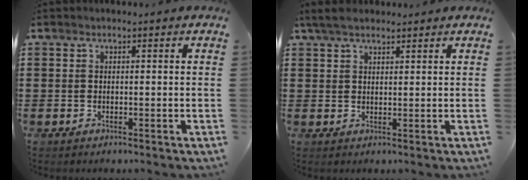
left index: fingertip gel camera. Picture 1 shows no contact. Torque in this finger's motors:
{"motor_torque": [2.14, 0.00, 0.11, 0.04]}